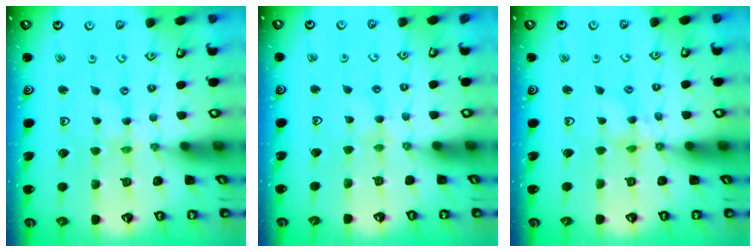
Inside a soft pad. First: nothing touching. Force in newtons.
{"total": 2.3, "press": 2.3, "slide": 0.4}
{"total": 5.0, "press": 4.9, "slide": 0.5}